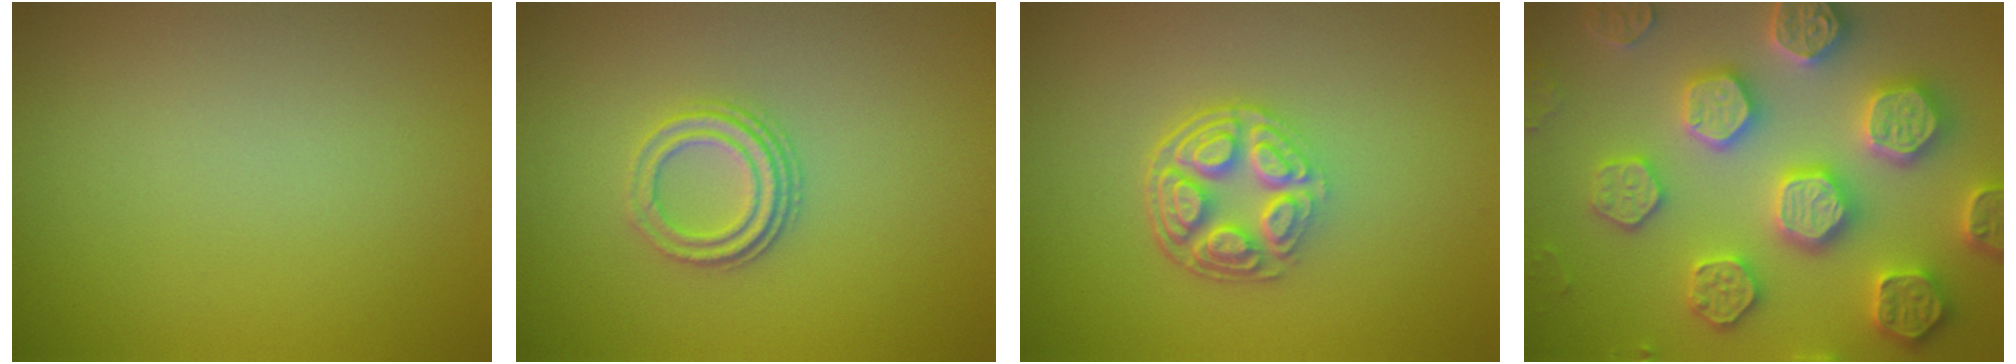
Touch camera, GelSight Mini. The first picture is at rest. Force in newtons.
{"total": 2.9, "press": 2.2, "slide": 1.9}
{"total": 5.0, "press": 3.7, "slide": 3.4}
{"total": 7.9, "press": 7.7, "slide": 1.7}